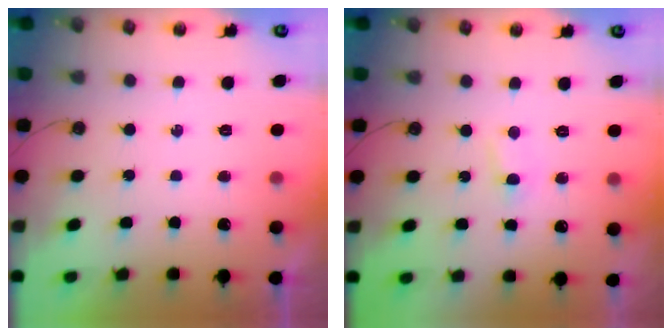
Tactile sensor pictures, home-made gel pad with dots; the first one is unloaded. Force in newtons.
{"total": 2.8, "press": 2.7, "slide": 0.7}